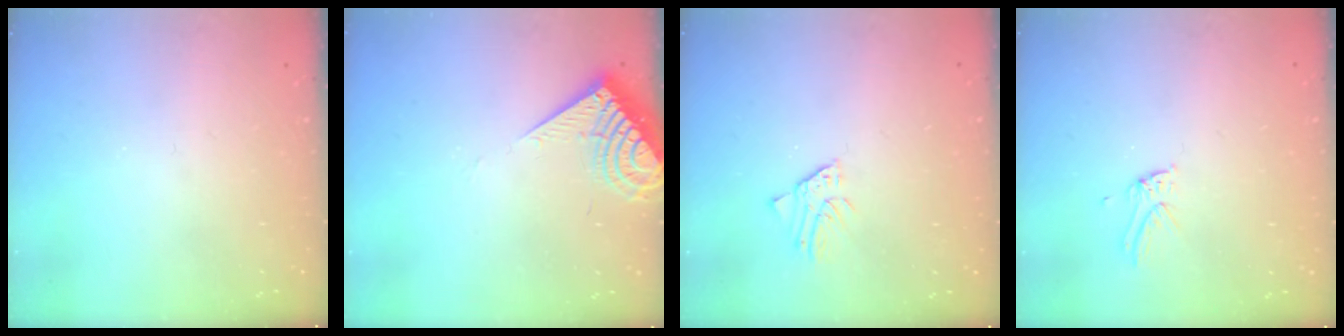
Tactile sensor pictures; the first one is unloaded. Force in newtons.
{"total": 7.9, "press": 7.9, "slide": 0.7}
{"total": 2.3, "press": 2.3, "slide": 0.1}
{"total": 4.0, "press": 4.0, "slide": 0.2}